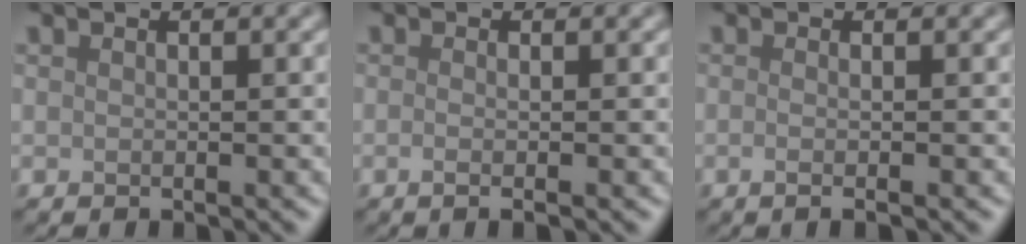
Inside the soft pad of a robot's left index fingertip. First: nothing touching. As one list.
[{"total": 1.7, "force": [-0.3, 0.6, 1.6], "torque": [-0.019, -0.005, -0.011]}, {"total": 2.1, "force": [-0.2, 0.9, 1.9], "torque": [-0.016, -0.004, -0.018]}]